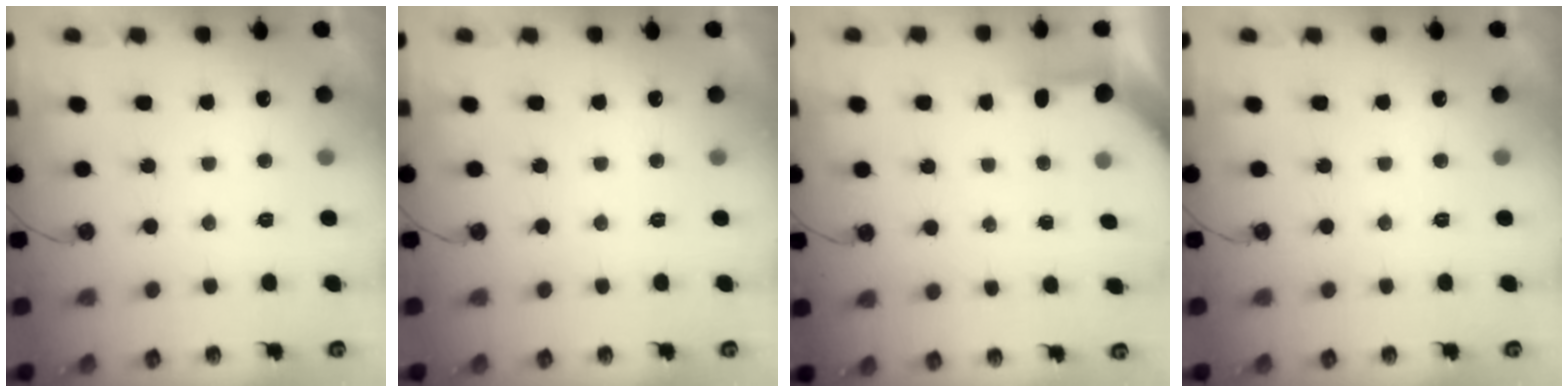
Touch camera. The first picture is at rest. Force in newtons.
{"total": 0.0}
{"total": 3.9, "press": 3.9, "slide": 0.5}
{"total": 0.0}